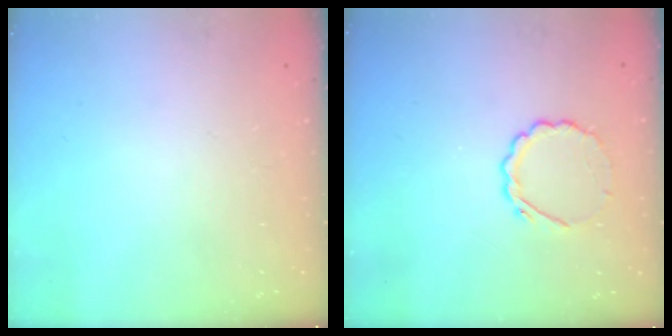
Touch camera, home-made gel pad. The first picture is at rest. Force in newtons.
{"total": 4.9, "press": 4.6, "slide": 1.5}